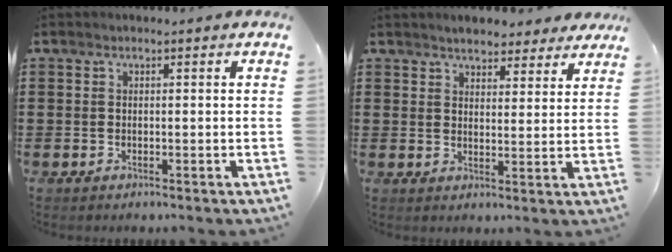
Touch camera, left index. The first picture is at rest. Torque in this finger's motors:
{"motor_torque": [0.65, 0.77, 0.61, 0.08]}